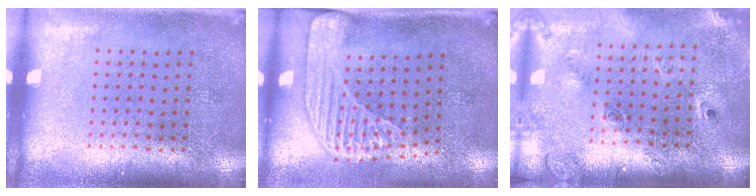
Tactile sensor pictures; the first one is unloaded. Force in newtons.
{"total": 2.3, "press": 1.7, "slide": 1.5}
{"total": 2.4, "press": 1.7, "slide": 1.7}